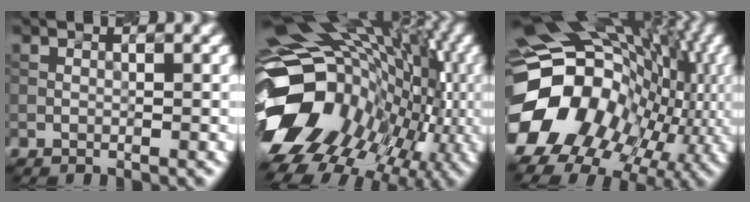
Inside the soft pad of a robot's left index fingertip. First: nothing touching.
{"total": 17.4, "force": [-2.1, 13.1, 11.3], "torque": [-0.182, 0.000, -0.022]}
{"total": 19.2, "force": [-2.8, 15.7, 10.8], "torque": [-0.187, 0.005, -0.037]}